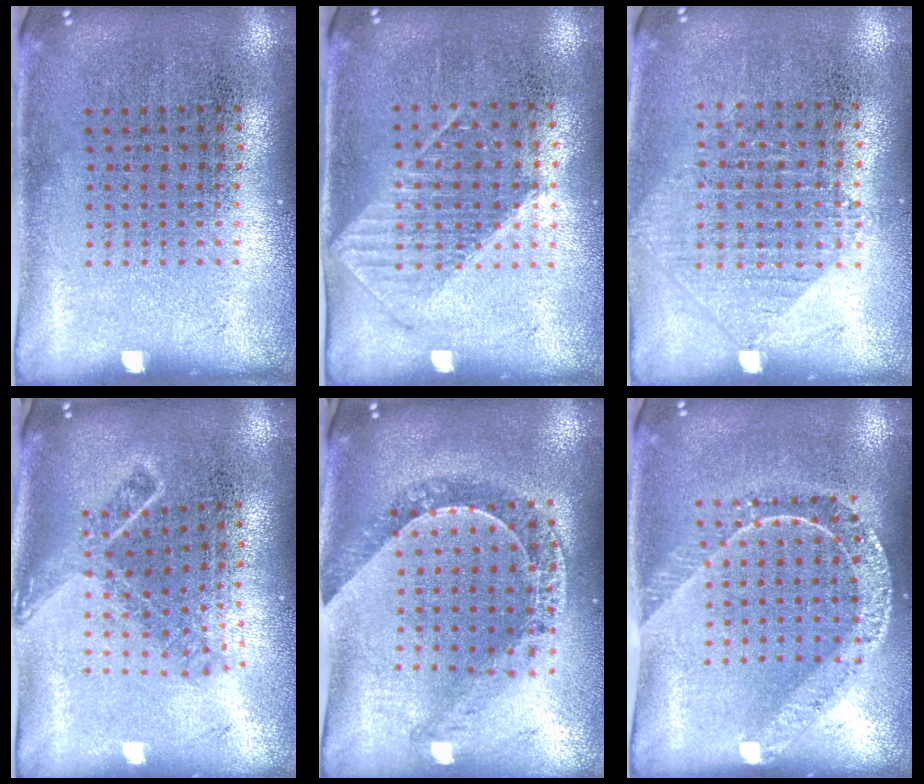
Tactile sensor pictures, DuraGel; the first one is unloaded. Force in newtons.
{"total": 1.0, "press": 0.9, "slide": 0.3}
{"total": 0.9, "press": 0.9, "slide": 0.2}
{"total": 1.8, "press": 1.3, "slide": 1.2}
{"total": 1.0, "press": 1.0, "slide": 0.2}
{"total": 1.7, "press": 1.5, "slide": 0.8}